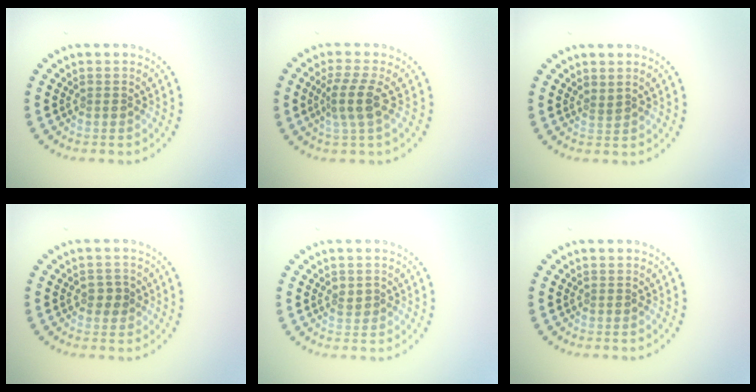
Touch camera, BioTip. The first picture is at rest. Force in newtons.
{"total": 2.8, "press": 2.2, "slide": 1.8}
{"total": 0.7, "press": 0.3, "slide": 0.6}
{"total": 1.5, "press": 1.5, "slide": 0.3}
{"total": 1.0, "press": 1.0, "slide": 0.2}
{"total": 0.0}